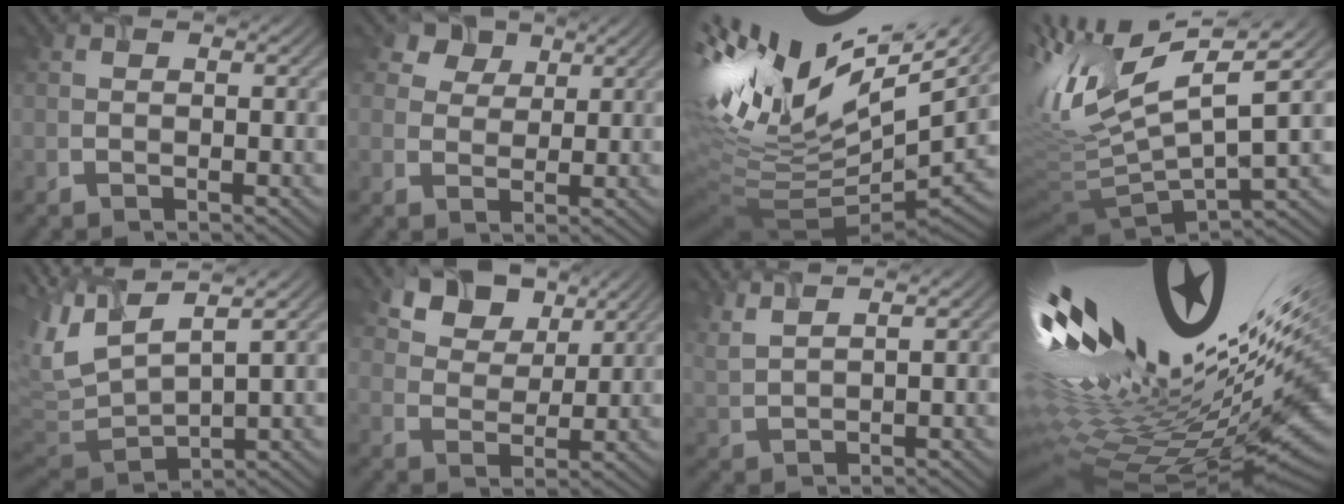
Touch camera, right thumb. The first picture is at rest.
{"total": 4.9, "force": [3.3, 3.2, 1.7], "torque": [-0.043, 0.008, 0.065]}
{"total": 17.4, "force": [6.8, 8.1, 13.8], "torque": [-0.317, -0.003, 0.153]}
{"total": 13.6, "force": [2.0, 3.5, 13.0], "torque": [-0.282, 0.013, 0.050]}
{"total": 8.5, "force": [4.6, 2.4, 6.7], "torque": [-0.179, 0.013, 0.091]}
{"total": 8.2, "force": [5.8, 4.7, 3.5], "torque": [-0.079, 0.003, 0.104]}
{"total": 4.1, "force": [3.8, 0.3, 1.6], "torque": [-0.046, 0.013, 0.076]}
{"total": 19.7, "force": [5.8, 6.7, 17.6], "torque": [-0.290, -0.040, 0.144]}